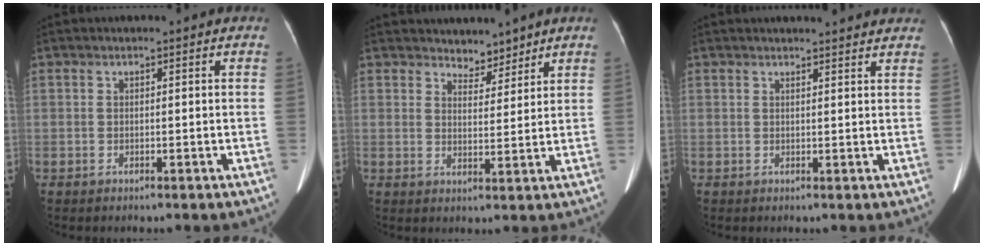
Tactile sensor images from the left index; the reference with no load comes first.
{"total": 3.5, "force": [3.2, 1.5, 0.3], "torque": [-0.003, 0.000, 0.051]}
{"total": 7.2, "force": [6.8, 0.8, 2.2], "torque": [-0.024, 0.008, 0.062]}